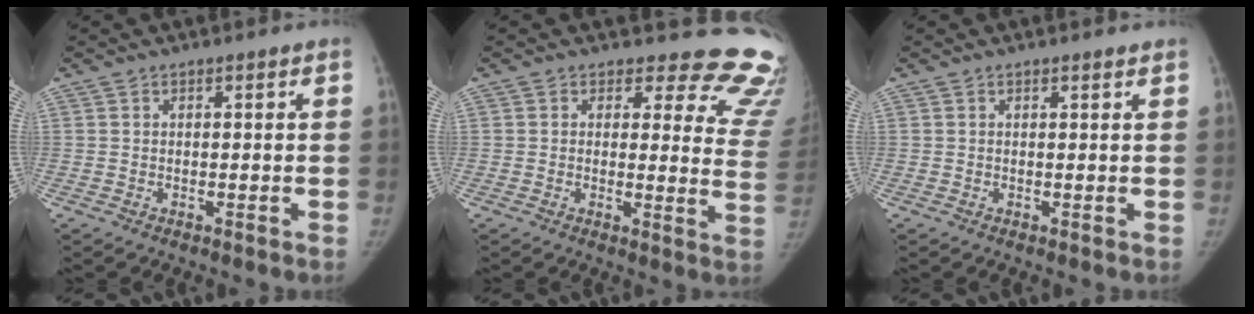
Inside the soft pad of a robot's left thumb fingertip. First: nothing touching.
{"total": 16.1, "force": [14.6, 6.0, 3.3], "torque": [0.020, -0.130, 0.128]}
{"total": 0.9, "force": [0.7, 0.1, 0.5], "torque": [-0.007, -0.004, 0.012]}